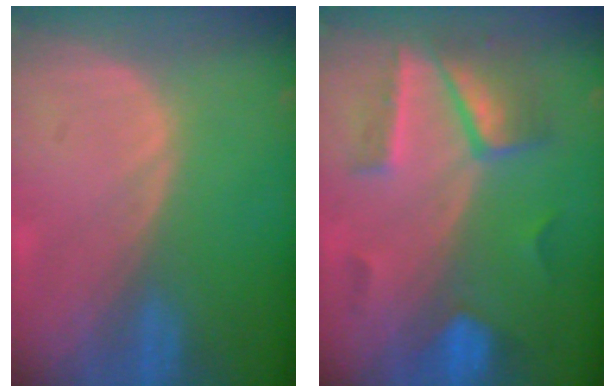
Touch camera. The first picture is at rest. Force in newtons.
{"total": 7.3, "press": 7.2, "slide": 0.7}